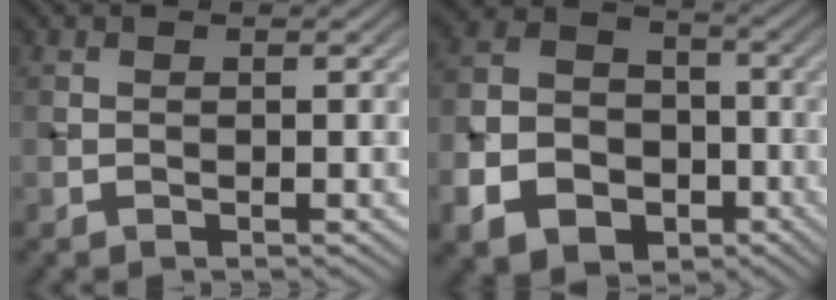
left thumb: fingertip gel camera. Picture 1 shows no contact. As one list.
[{"total": 11.2, "force": [-5.0, 8.3, 5.6], "torque": [-0.135, -0.035, -0.098]}]